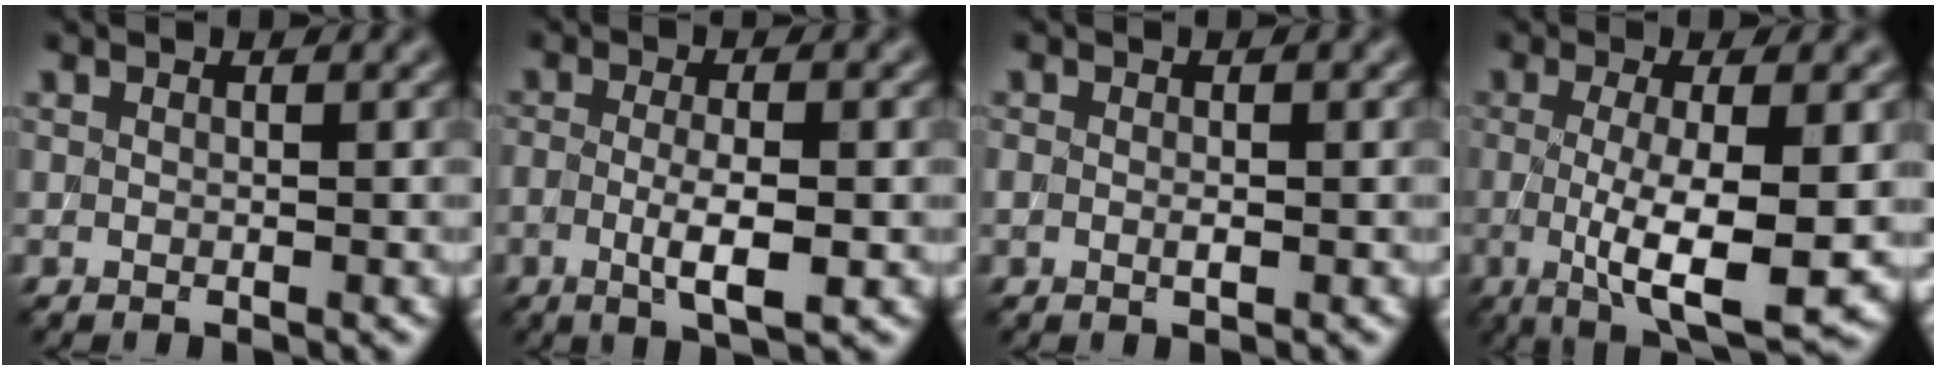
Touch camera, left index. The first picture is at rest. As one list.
[{"total": 3.8, "force": [-0.8, 0.9, 3.6], "torque": [-0.070, -0.007, -0.015]}, {"total": 0.7, "force": [-0.1, 0.2, 0.7], "torque": [-0.019, 0.000, -0.002]}, {"total": 8.4, "force": [-1.0, 2.1, 8.0], "torque": [-0.128, -0.017, -0.012]}]